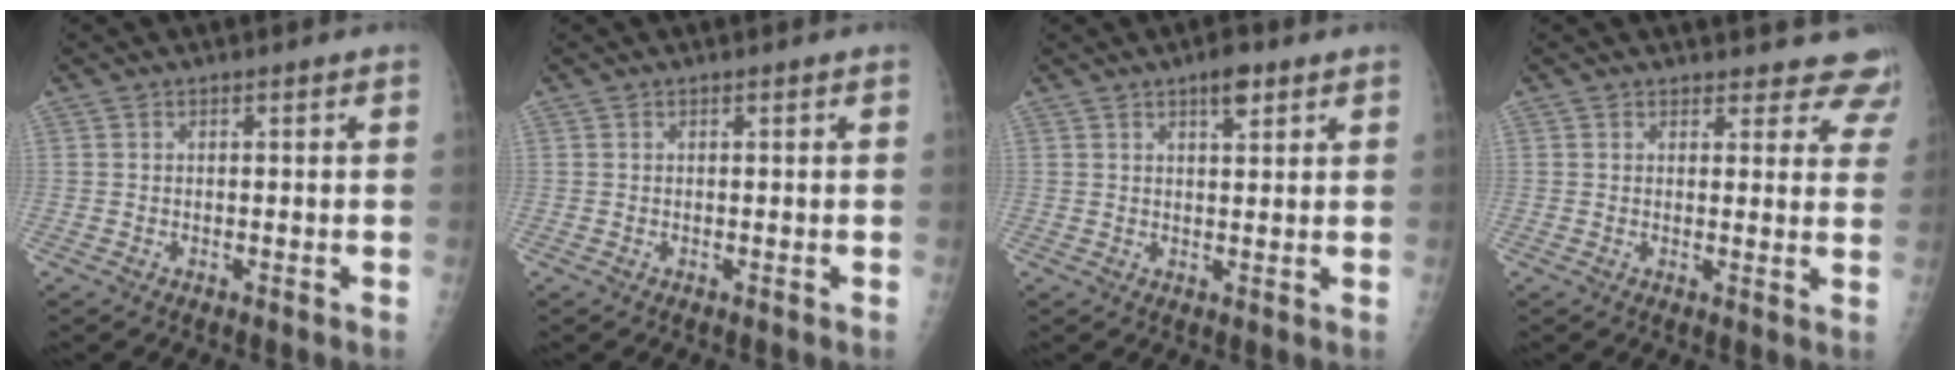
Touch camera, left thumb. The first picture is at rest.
{"total": 0.0}
{"total": 3.9, "force": [2.5, 1.4, 2.6], "torque": [-0.032, -0.012, 0.036]}
{"total": 10.2, "force": [9.5, 3.9, 0.5], "torque": [0.054, -0.051, 0.072]}